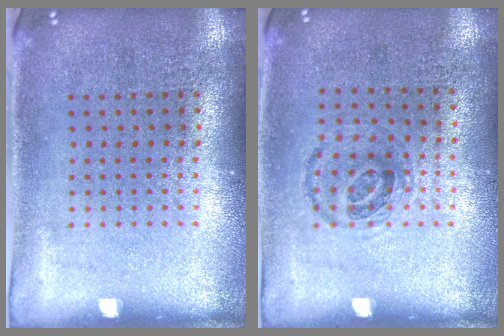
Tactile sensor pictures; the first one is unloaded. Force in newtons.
{"total": 0.9, "press": 0.7, "slide": 0.5}